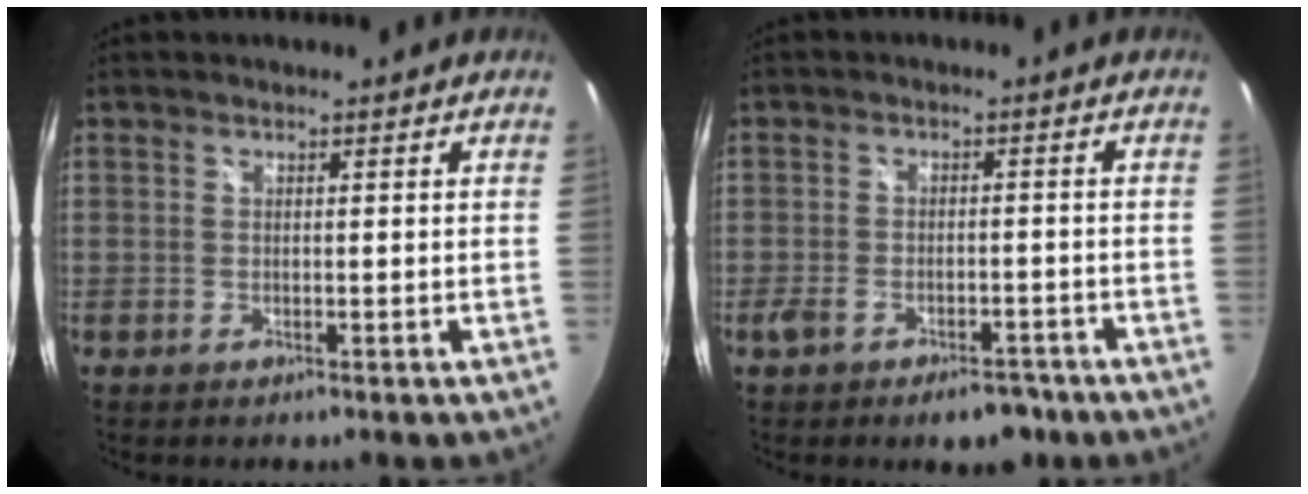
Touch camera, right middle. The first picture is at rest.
{"total": 7.2, "force": [-4.9, 3.4, 4.0], "torque": [-0.079, -0.001, -0.070]}